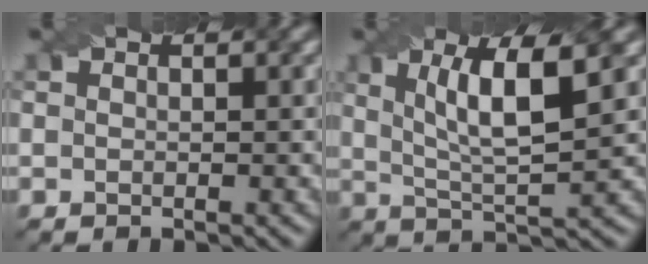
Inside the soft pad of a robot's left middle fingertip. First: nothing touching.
{"total": 7.3, "force": [2.0, 1.7, 6.8], "torque": [-0.114, 0.011, 0.048]}